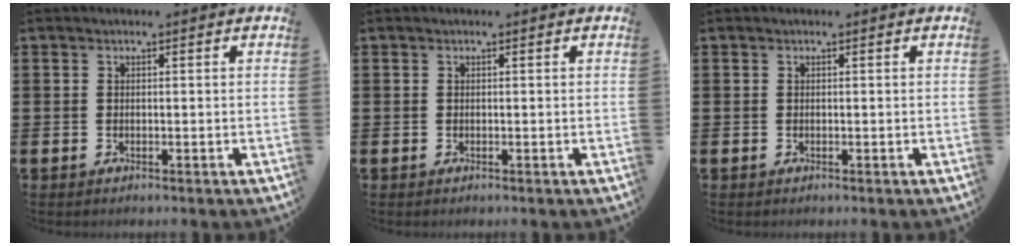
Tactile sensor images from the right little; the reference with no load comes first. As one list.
[{"total": 0.0}, {"total": 0.0}]